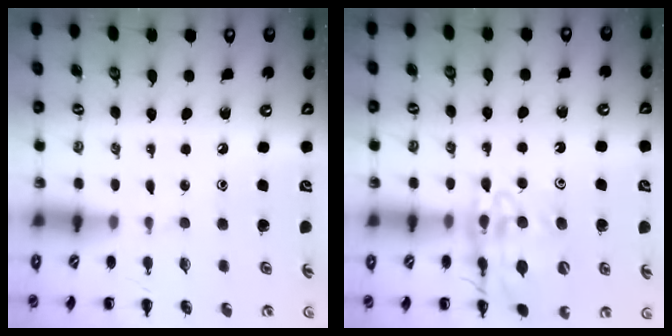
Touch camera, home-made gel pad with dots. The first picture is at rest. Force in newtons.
{"total": 14.8, "press": 14.7, "slide": 2.2}